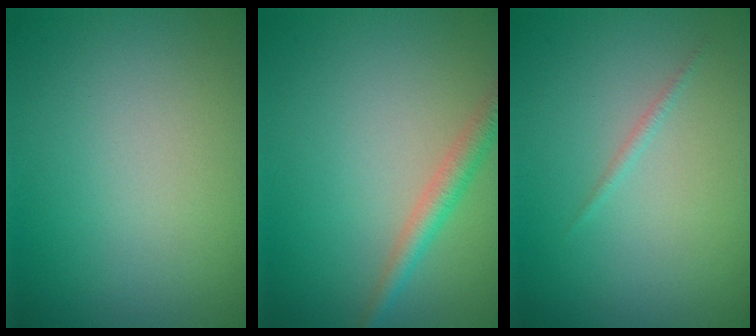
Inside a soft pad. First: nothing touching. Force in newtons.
{"total": 2.4, "press": 2.4, "slide": 0.1}
{"total": 0.5, "press": 0.5, "slide": 0.1}